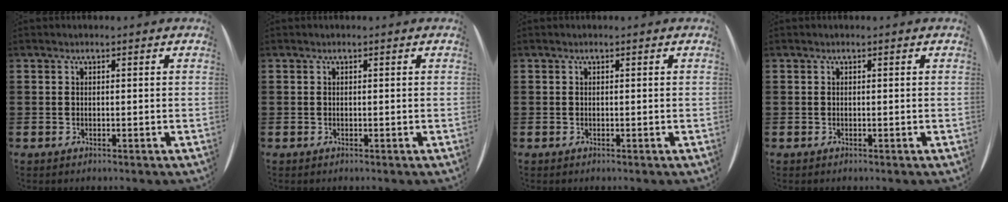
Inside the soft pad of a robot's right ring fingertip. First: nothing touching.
{"total": 0.0}
{"total": 0.0}
{"total": 0.0}